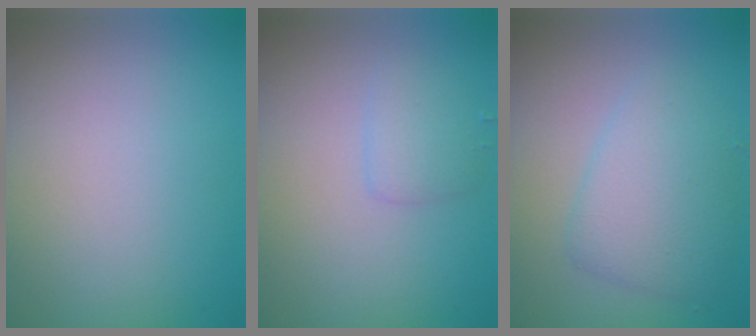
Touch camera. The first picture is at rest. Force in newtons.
{"total": 1.5, "press": 1.5, "slide": 0.2}
{"total": 4.2, "press": 4.2, "slide": 0.0}